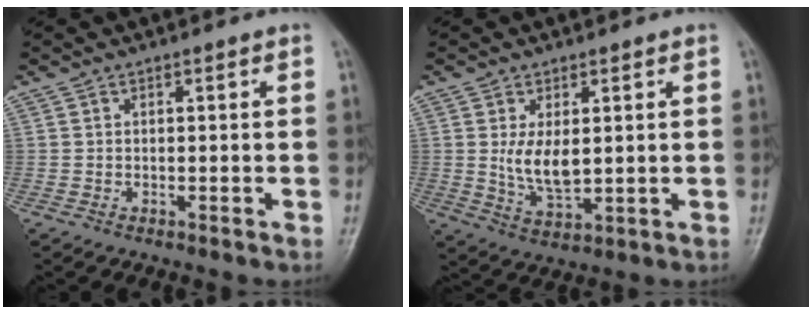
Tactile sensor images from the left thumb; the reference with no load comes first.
{"total": 6.5, "force": [1.1, 3.4, 5.5], "torque": [-0.094, -0.017, 0.030]}